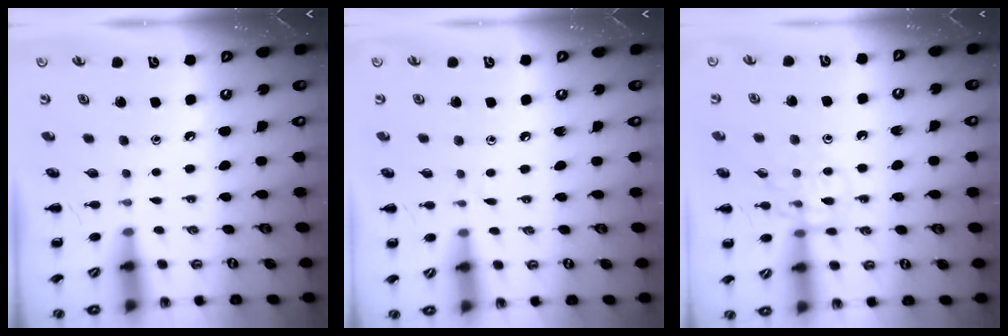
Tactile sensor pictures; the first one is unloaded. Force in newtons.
{"total": 2.7, "press": 2.4, "slide": 1.4}
{"total": 12.2, "press": 12.1, "slide": 0.9}